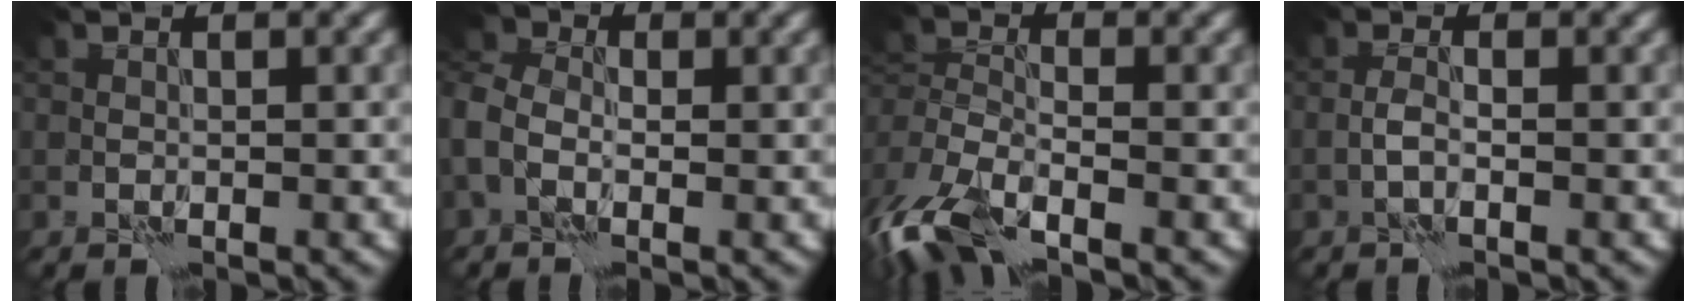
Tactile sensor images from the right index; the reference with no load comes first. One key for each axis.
{"total": 4.3, "fx": -0.7, "fy": 3.4, "fz": 2.6, "tx": -0.066, "ty": 0.006, "tz": -0.021}
{"total": 8.7, "fx": -5.7, "fy": 3.7, "fz": 5.5, "tx": -0.120, "ty": -0.020, "tz": -0.106}
{"total": 1.0, "fx": -0.6, "fy": 0.1, "fz": 0.8, "tx": -0.019, "ty": 0.005, "tz": -0.014}